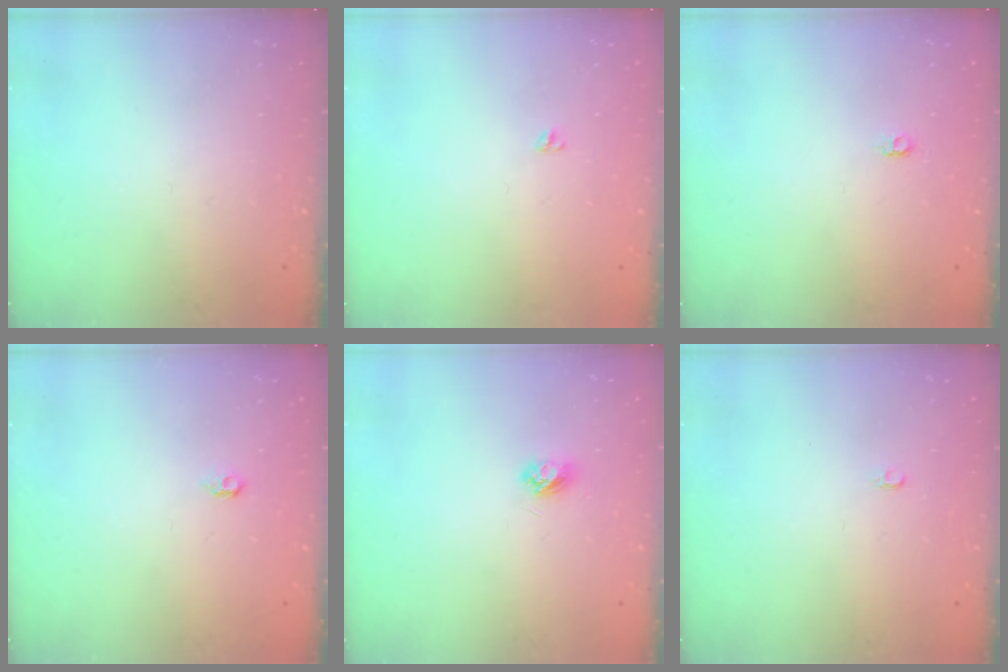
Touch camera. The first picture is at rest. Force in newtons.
{"total": 3.1, "press": 3.0, "slide": 0.4}
{"total": 3.1, "press": 3.0, "slide": 0.6}
{"total": 3.9, "press": 3.8, "slide": 0.8}
{"total": 3.6, "press": 3.5, "slide": 0.4}
{"total": 2.4, "press": 2.4, "slide": 0.2}